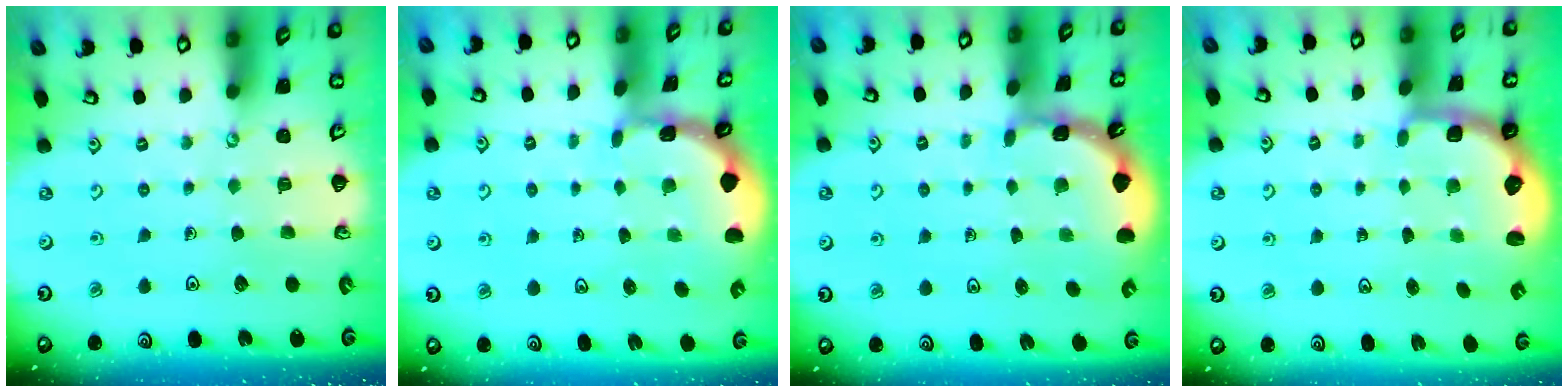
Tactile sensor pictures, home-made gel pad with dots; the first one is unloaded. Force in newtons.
{"total": 1.0, "press": 1.0, "slide": 0.2}
{"total": 1.9, "press": 1.9, "slide": 0.1}
{"total": 2.6, "press": 2.1, "slide": 1.7}